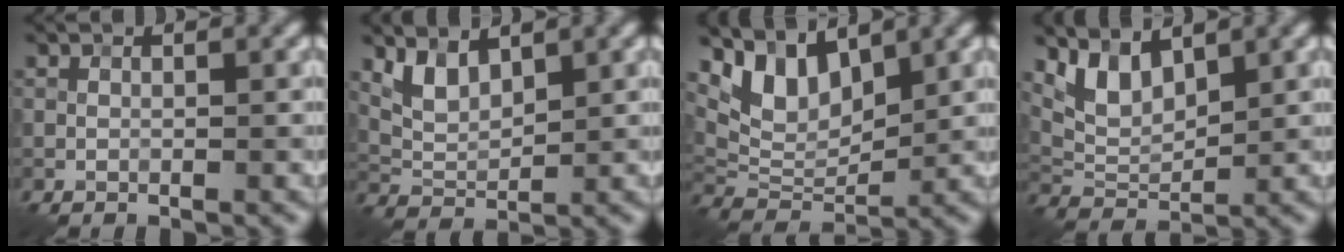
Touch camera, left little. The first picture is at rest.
{"total": 3.0, "force": [1.9, 1.4, 1.9], "torque": [-0.045, -0.008, 0.043]}
{"total": 5.8, "force": [3.8, 2.8, 3.4], "torque": [-0.069, -0.006, 0.069]}
{"total": 4.0, "force": [2.5, 1.8, 2.5], "torque": [-0.055, -0.009, 0.053]}